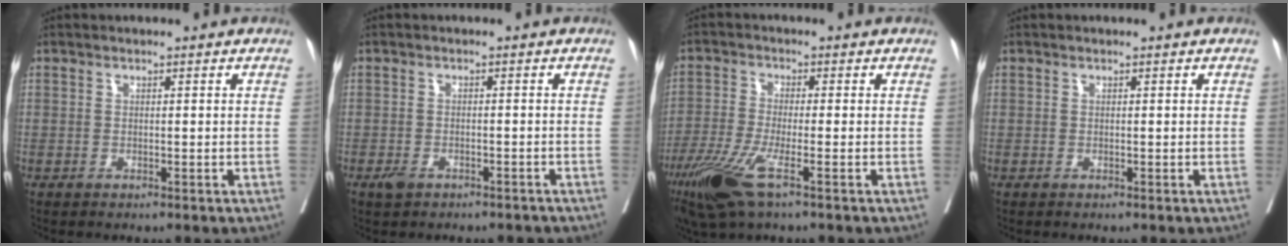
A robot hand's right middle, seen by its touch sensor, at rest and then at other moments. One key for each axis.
{"total": 3.2, "fx": -2.5, "fy": 1.5, "fz": 1.5, "tx": -0.024, "ty": 0.000, "tz": -0.035}
{"total": 8.6, "fx": -4.7, "fy": 1.1, "fz": 7.2, "tx": -0.148, "ty": -0.021, "tz": -0.088}
{"total": 0.0}